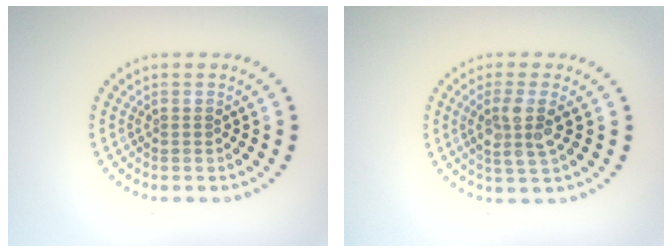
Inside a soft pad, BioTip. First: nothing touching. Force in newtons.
{"total": 3.0, "press": 2.6, "slide": 1.4}